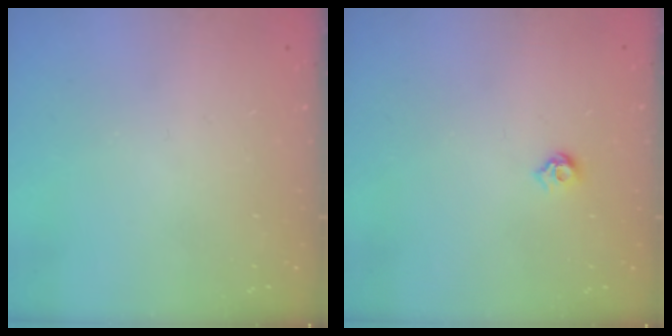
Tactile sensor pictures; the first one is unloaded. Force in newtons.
{"total": 5.0, "press": 4.9, "slide": 0.8}